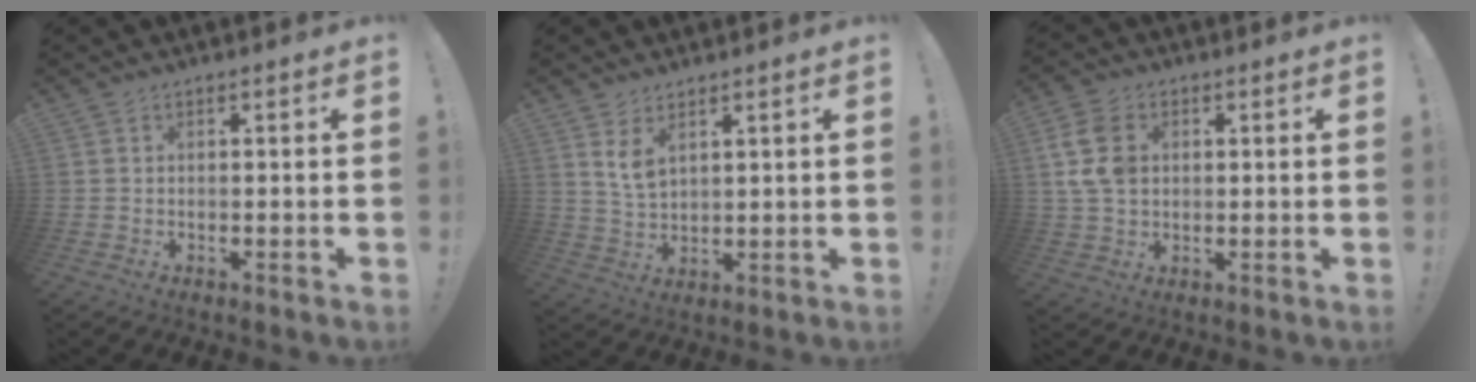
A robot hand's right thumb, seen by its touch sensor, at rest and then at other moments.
{"total": 5.9, "force": [3.6, 3.3, 3.3], "torque": [-0.058, -0.019, 0.067]}
{"total": 11.2, "force": [2.1, 8.2, 7.3], "torque": [-0.152, 0.007, 0.046]}